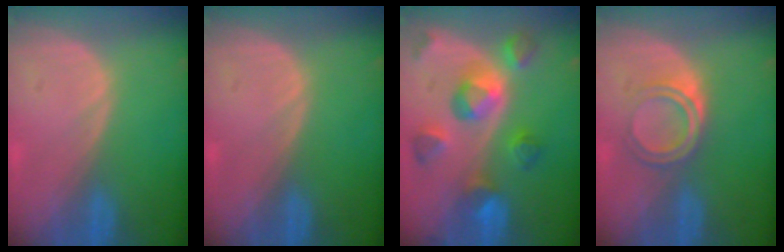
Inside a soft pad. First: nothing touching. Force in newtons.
{"total": 0.0}
{"total": 9.5, "press": 8.7, "slide": 4.0}
{"total": 4.2, "press": 4.1, "slide": 1.0}